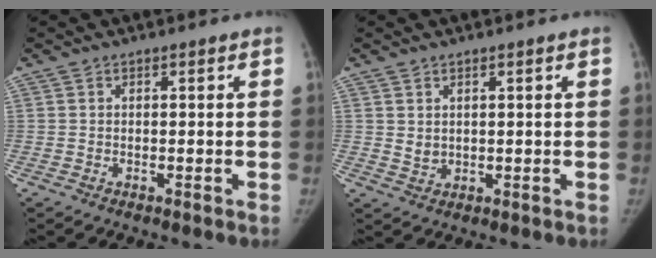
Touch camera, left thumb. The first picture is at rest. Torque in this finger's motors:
{"motor_torque": [0.24, 0.43, 0.10, -0.73, 0.07]}